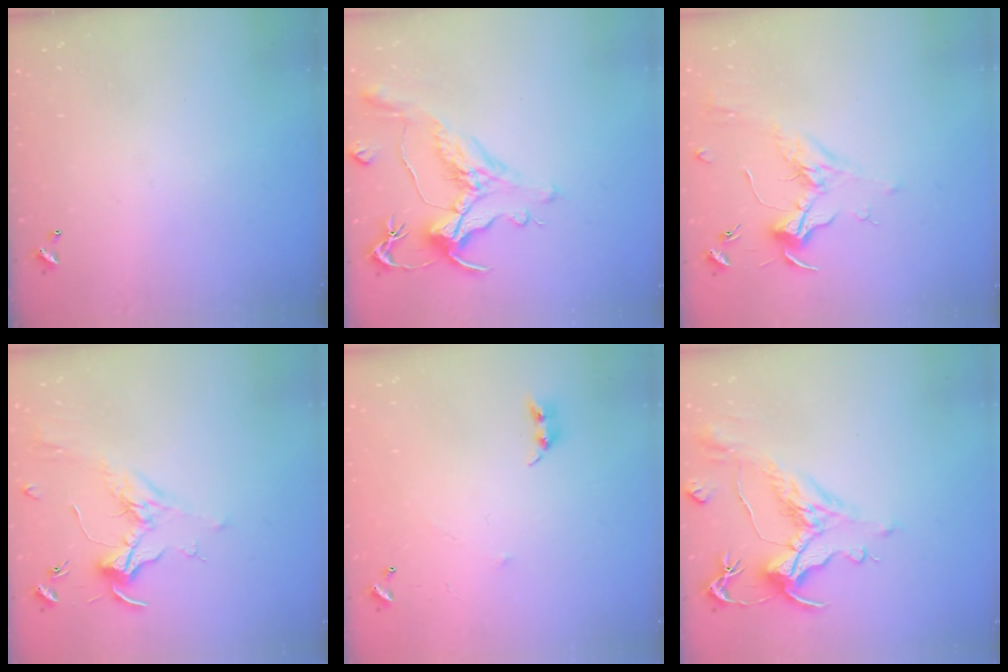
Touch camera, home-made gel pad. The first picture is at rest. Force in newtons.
{"total": 1.5, "press": 0.4, "slide": 1.5}
{"total": 1.9, "press": 1.7, "slide": 0.8}
{"total": 1.8, "press": 1.6, "slide": 0.8}
{"total": 6.4, "press": 6.4, "slide": 0.6}
{"total": 2.0, "press": 1.5, "slide": 1.4}